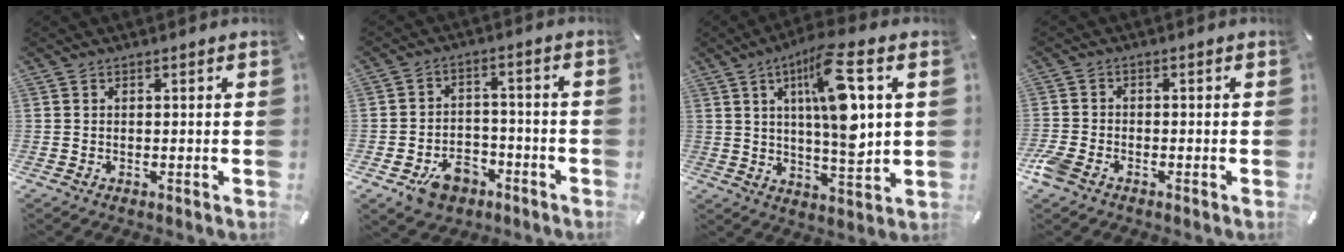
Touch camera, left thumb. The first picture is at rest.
{"total": 9.1, "force": [-4.9, 6.5, 4.2], "torque": [-0.058, 0.035, -0.085]}
{"total": 16.2, "force": [4.9, 5.1, 14.5], "torque": [-0.237, -0.017, 0.073]}
{"total": 3.5, "force": [-2.4, 1.9, 1.7], "torque": [-0.054, 0.002, -0.051]}